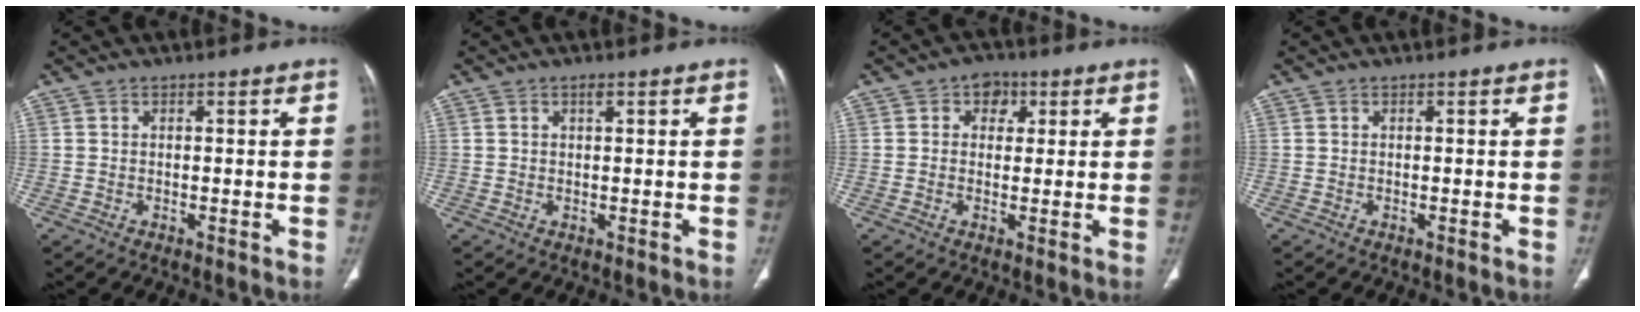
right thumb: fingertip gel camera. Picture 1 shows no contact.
{"total": 1.0, "force": [0.6, 0.4, 0.8], "torque": [-0.012, -0.001, 0.010]}
{"total": 4.0, "force": [1.4, 3.2, 2.0], "torque": [0.003, 0.003, 0.013]}
{"total": 0.0}